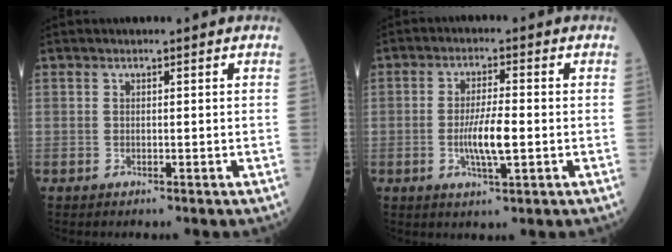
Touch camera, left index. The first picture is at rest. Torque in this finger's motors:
{"motor_torque": [0.69, -0.01, 0.40, 0.12]}